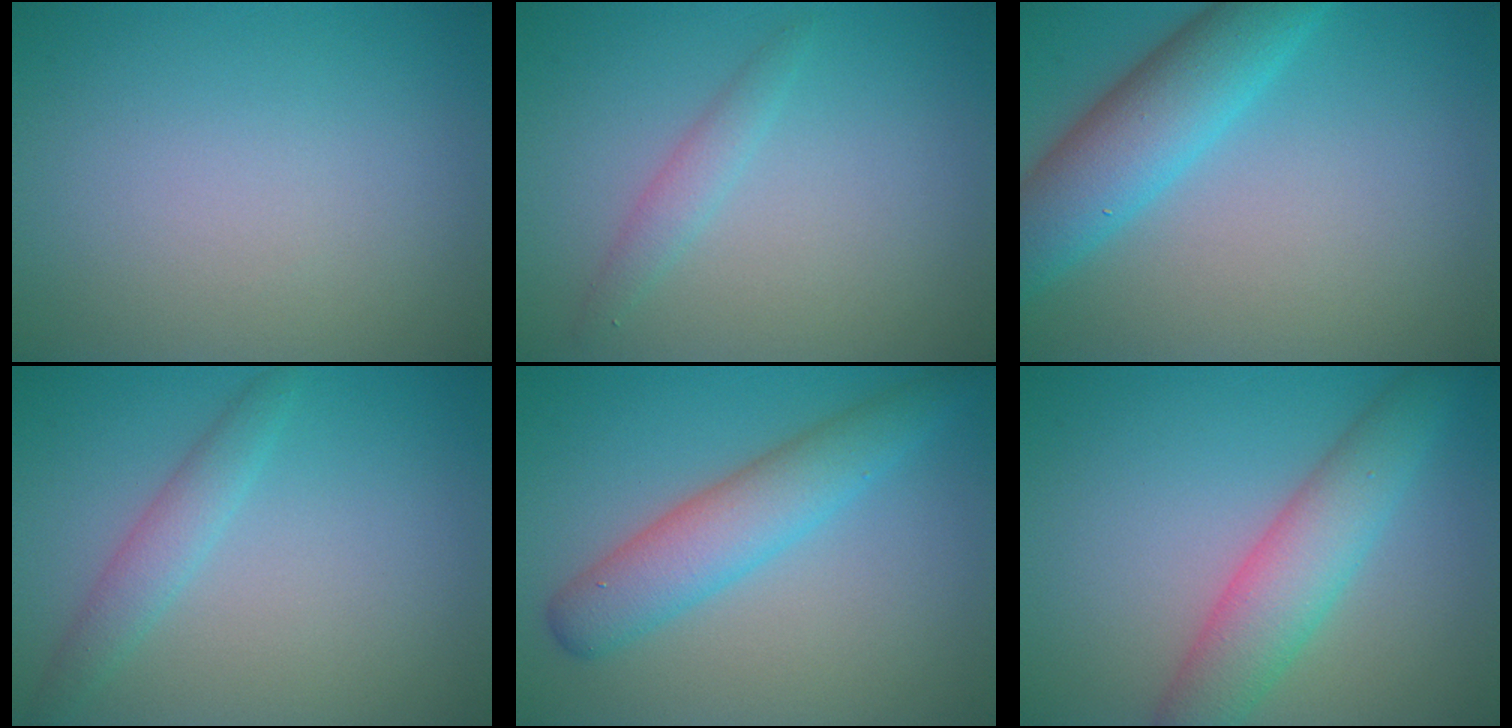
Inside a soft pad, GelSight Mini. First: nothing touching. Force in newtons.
{"total": 1.6, "press": 1.6, "slide": 0.1}
{"total": 6.3, "press": 6.3, "slide": 0.3}
{"total": 2.2, "press": 2.2, "slide": 0.1}
{"total": 4.7, "press": 4.7, "slide": 0.3}
{"total": 5.1, "press": 5.1, "slide": 0.2}